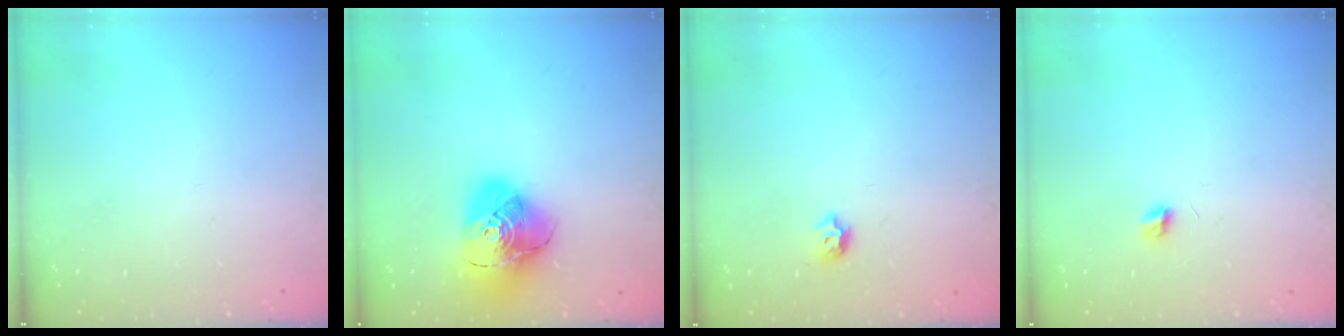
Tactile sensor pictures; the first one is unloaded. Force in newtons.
{"total": 17.5, "press": 17.3, "slide": 2.1}
{"total": 4.0, "press": 3.9, "slide": 0.8}
{"total": 3.9, "press": 3.9, "slide": 0.3}